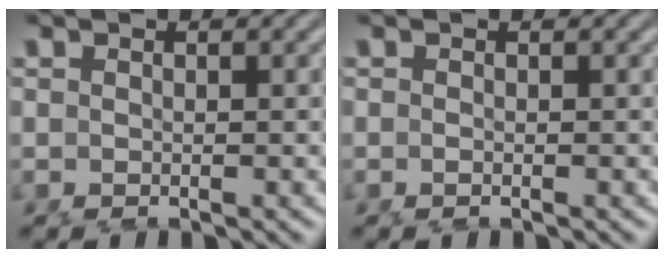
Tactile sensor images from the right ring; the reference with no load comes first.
{"total": 0.7, "force": [-0.3, 0.4, 0.5], "torque": [-0.015, 0.005, -0.011]}